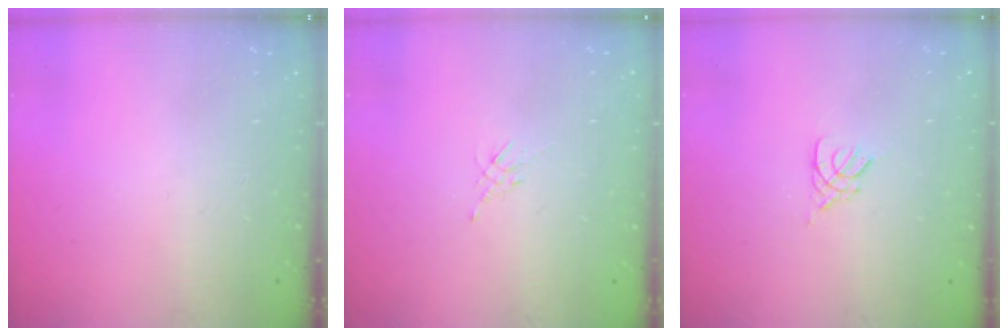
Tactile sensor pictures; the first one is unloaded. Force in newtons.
{"total": 2.1, "press": 2.0, "slide": 0.5}
{"total": 2.7, "press": 2.7, "slide": 0.5}